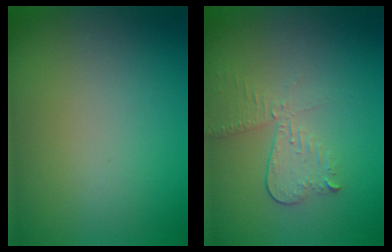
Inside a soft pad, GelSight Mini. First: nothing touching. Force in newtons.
{"total": 3.0, "press": 2.7, "slide": 1.4}